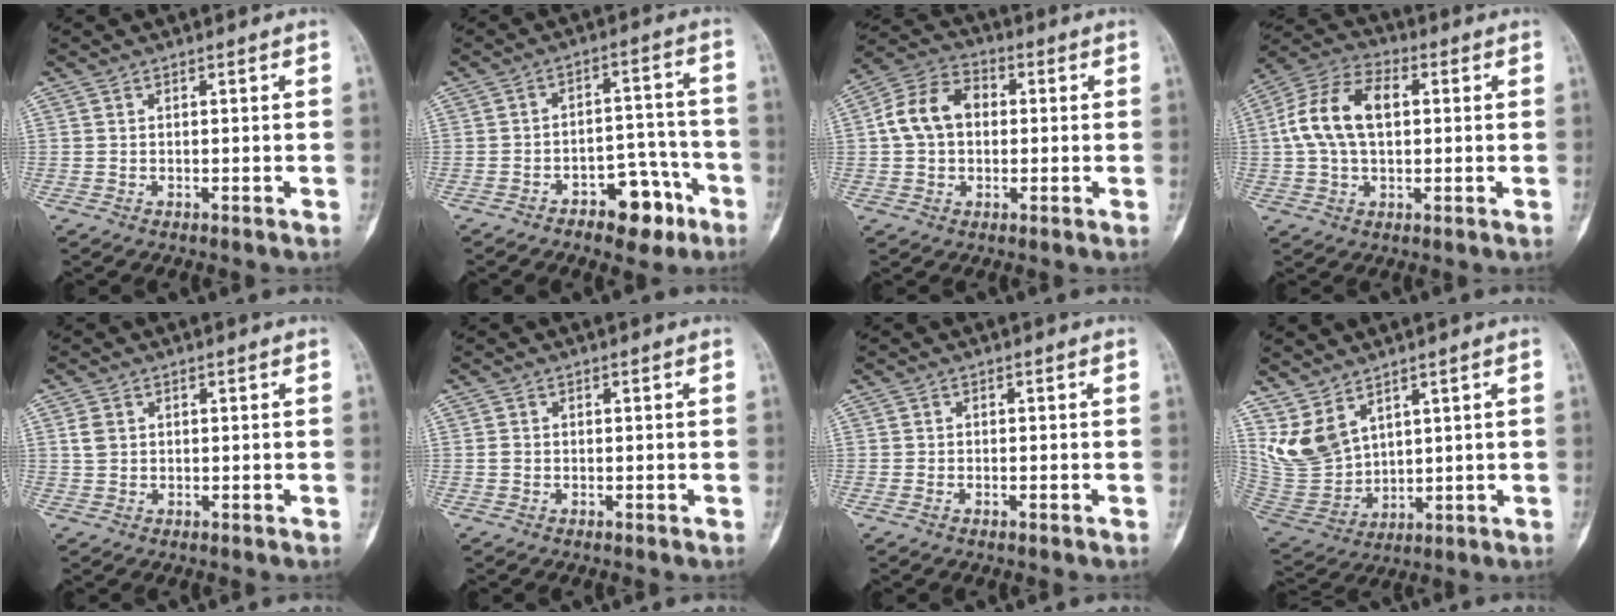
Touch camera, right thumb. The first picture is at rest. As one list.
[{"total": 9.9, "force": [-5.8, 5.2, 6.1], "torque": [-0.053, 0.054, -0.082]}, {"total": 10.2, "force": [0.8, 7.6, 6.7], "torque": [-0.112, 0.031, 0.005]}, {"total": 13.0, "force": [1.6, 7.9, 10.2], "torque": [-0.191, 0.031, 0.024]}, {"total": 2.2, "force": [0.5, 1.8, 1.2], "torque": [-0.023, 0.003, 0.013]}, {"total": 0.8, "force": [-0.1, 0.7, 0.4], "torque": [-0.007, 0.002, -0.002]}, {"total": 0.9, "force": [-0.5, 0.4, 0.7], "torque": [-0.013, 0.009, -0.007]}, {"total": 10.0, "force": [5.7, 6.0, 5.6], "torque": [-0.098, -0.030, 0.143]}]